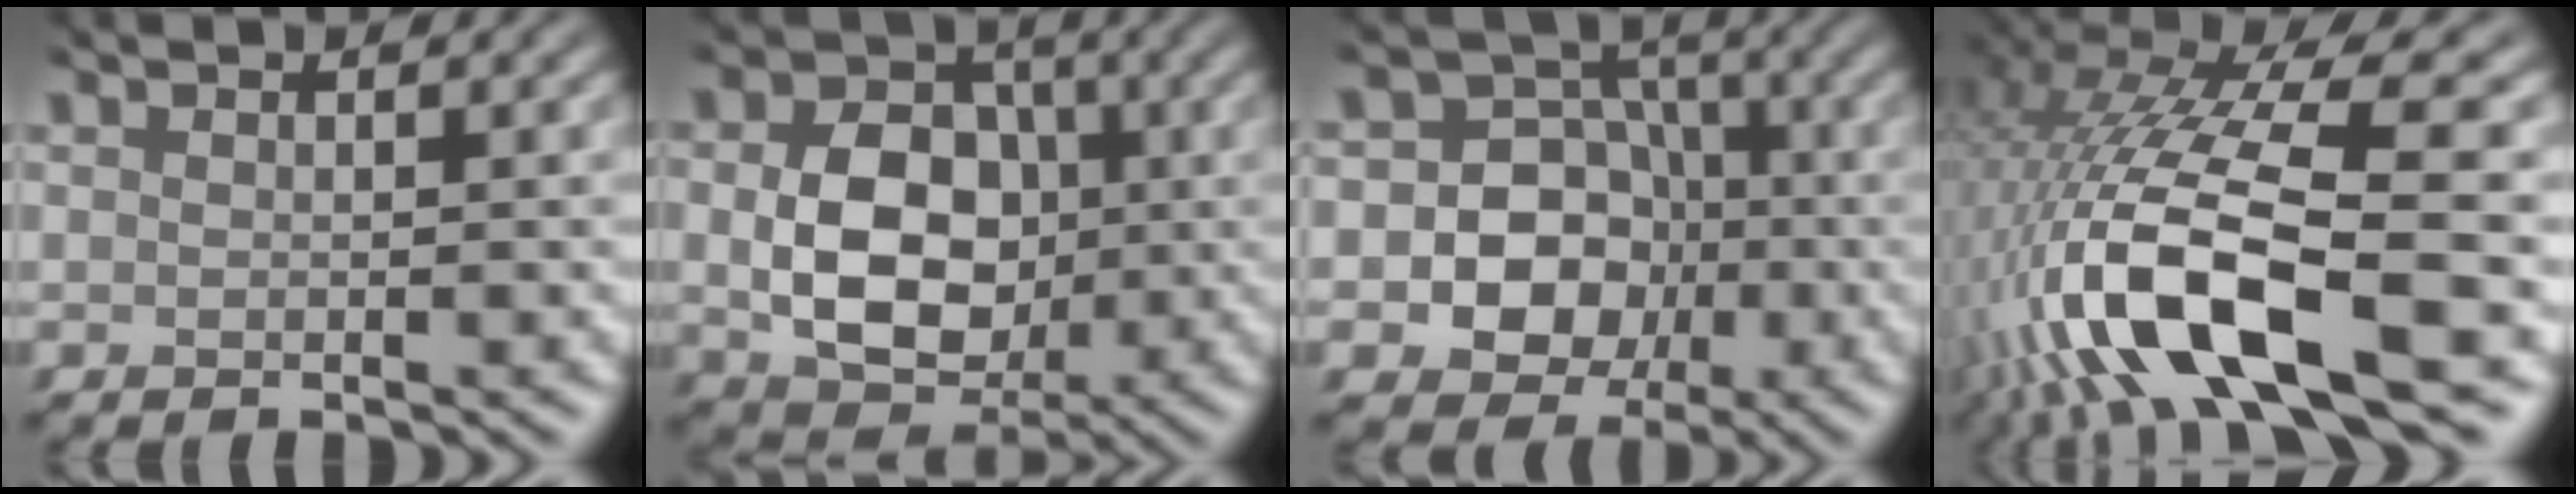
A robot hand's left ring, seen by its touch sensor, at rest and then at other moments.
{"total": 7.7, "force": [-1.6, 5.9, 4.7], "torque": [-0.090, -0.012, -0.019]}
{"total": 7.5, "force": [-2.5, 6.6, 2.5], "torque": [-0.019, 0.013, -0.065]}
{"total": 14.2, "force": [-6.6, 3.9, 12.0], "torque": [-0.239, 0.008, -0.100]}